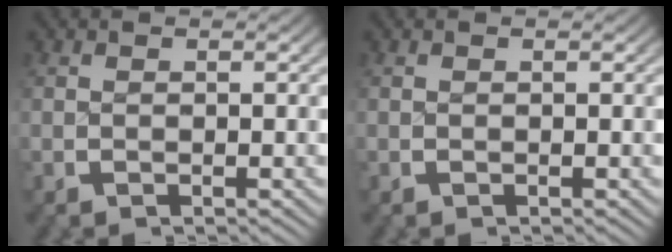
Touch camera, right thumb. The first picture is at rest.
{"total": 0.0}